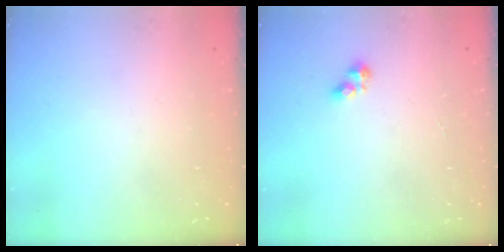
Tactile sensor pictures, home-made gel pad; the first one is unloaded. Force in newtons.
{"total": 3.2, "press": 3.2, "slide": 0.5}